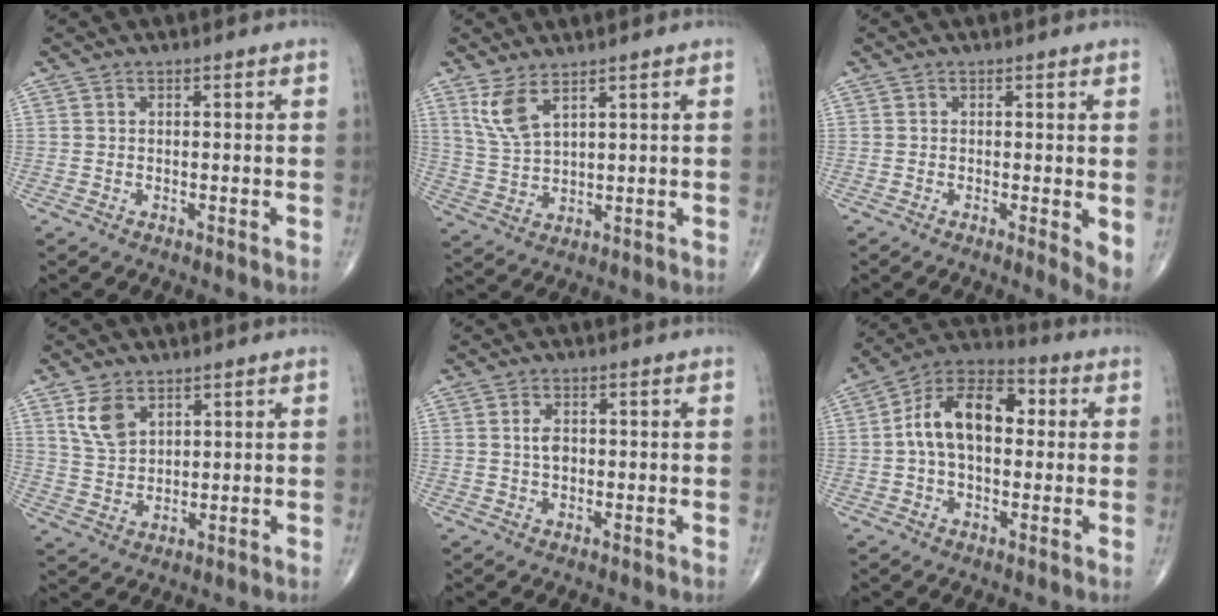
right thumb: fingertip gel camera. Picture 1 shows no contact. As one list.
[{"total": 6.4, "force": [3.9, 2.1, 4.6], "torque": [-0.099, -0.021, 0.089]}, {"total": 3.4, "force": [0.0, 1.0, 3.3], "torque": [-0.046, -0.011, -0.006]}, {"total": 6.4, "force": [3.5, 3.9, 3.8], "torque": [-0.062, -0.014, 0.076]}, {"total": 2.8, "force": [0.2, 1.7, 2.2], "torque": [-0.037, 0.001, 0.004]}, {"total": 14.4, "force": [1.5, 8.7, 11.4], "torque": [-0.181, 0.035, 0.012]}]